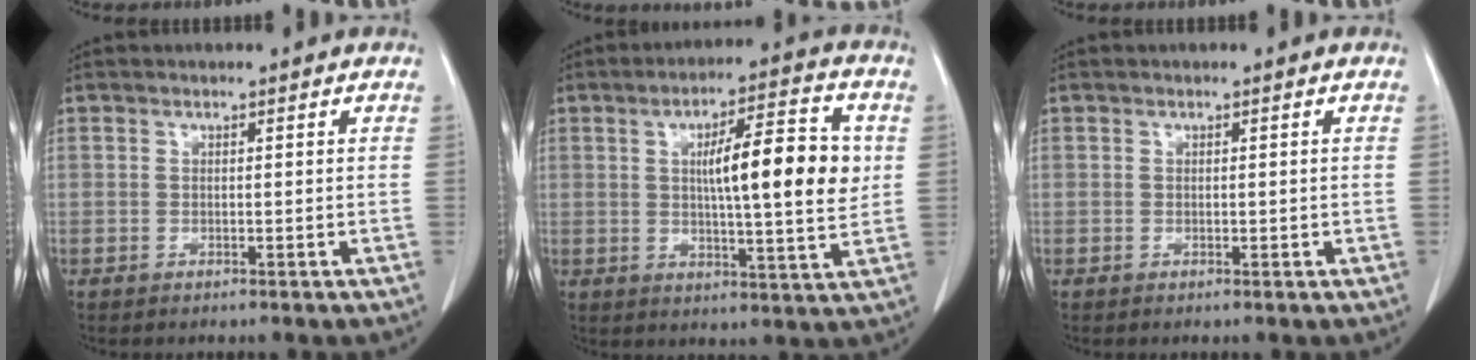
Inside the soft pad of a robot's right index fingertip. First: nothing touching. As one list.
[{"total": 13.4, "force": [2.0, 2.1, 13.1], "torque": [-0.196, 0.012, 0.026]}, {"total": 0.6, "force": [0.0, 0.3, 0.6], "torque": [-0.011, -0.002, 0.002]}]